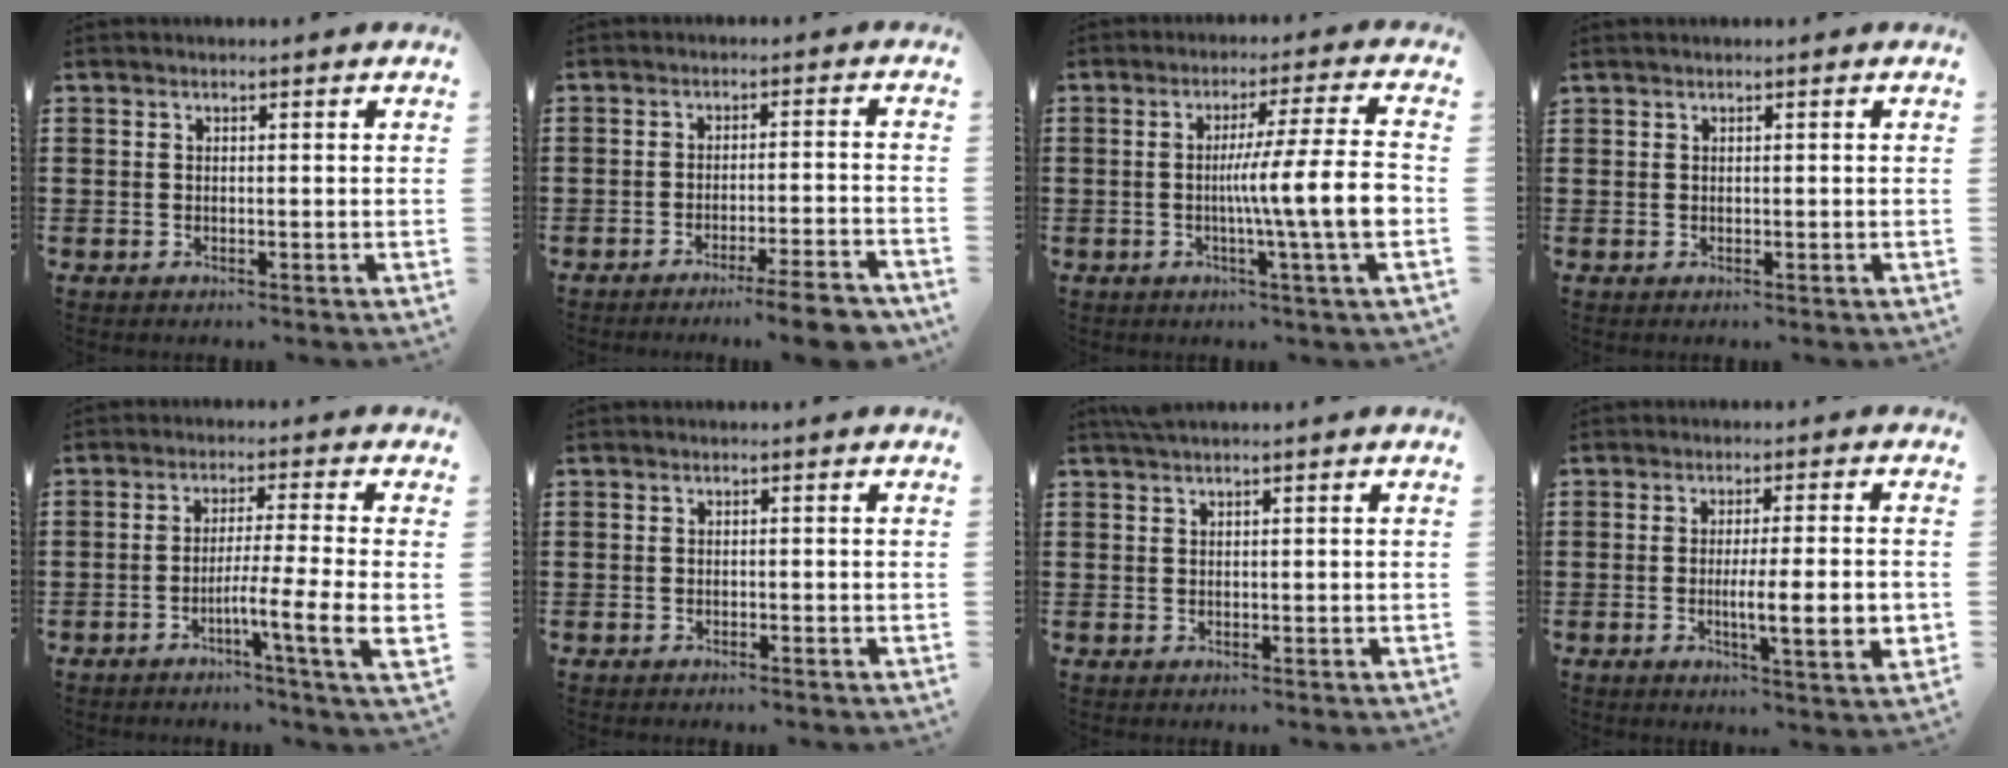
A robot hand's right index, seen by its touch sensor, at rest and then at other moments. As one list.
[{"total": 6.0, "force": [-4.8, -0.3, 3.6], "torque": [-0.056, -0.012, -0.088]}, {"total": 11.1, "force": [-1.4, -0.1, 11.0], "torque": [-0.175, -0.015, -0.032]}, {"total": 0.0}, {"total": 6.4, "force": [-2.4, -0.7, 5.9], "torque": [-0.101, -0.011, -0.043]}, {"total": 0.5, "force": [-0.5, -0.1, 0.2], "torque": [-0.006, -0.004, -0.009]}, {"total": 1.0, "force": [0.8, 0.0, 0.6], "torque": [-0.014, 0.000, 0.014]}, {"total": 7.6, "force": [-1.2, 1.1, 7.4], "torque": [-0.115, -0.009, -0.019]}]